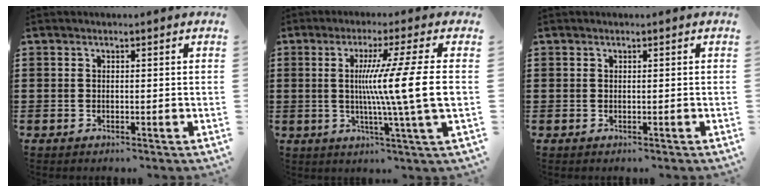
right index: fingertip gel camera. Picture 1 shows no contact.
{"total": 12.1, "force": [0.2, -1.2, 12.0], "torque": [-0.216, -0.015, -0.010]}
{"total": 0.0}